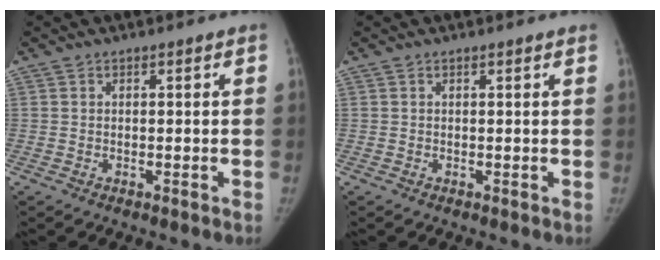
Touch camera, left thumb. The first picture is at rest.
{"total": 0.6, "force": [0.4, -0.2, 0.4], "torque": [-0.013, 0.002, 0.010]}